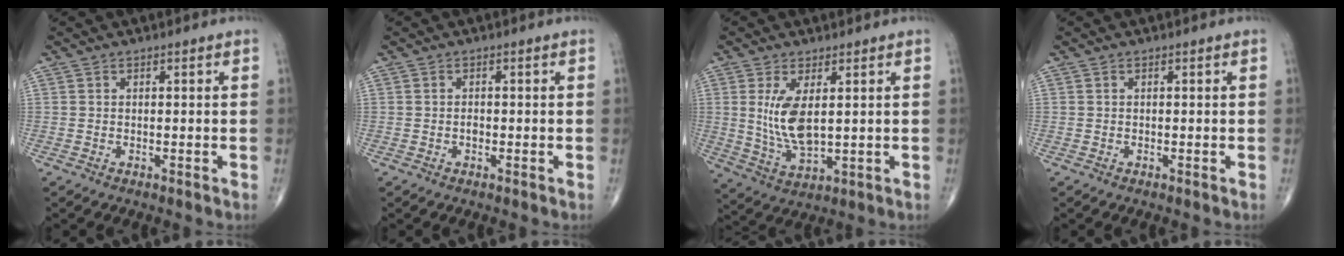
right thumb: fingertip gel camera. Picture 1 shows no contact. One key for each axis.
{"total": 0.9, "fx": -0.3, "fy": 0.6, "fz": 0.6, "tx": -0.009, "ty": 0.002, "tz": -0.008}
{"total": 8.6, "fx": 1.6, "fy": 3.7, "fz": 7.6, "tx": -0.154, "ty": -0.020, "tz": 0.045}
{"total": 0.0}